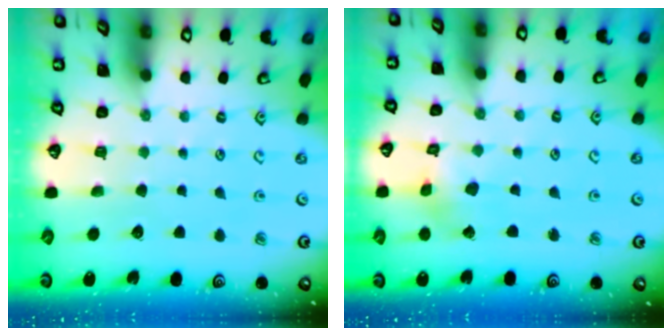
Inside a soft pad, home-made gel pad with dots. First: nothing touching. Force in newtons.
{"total": 2.9, "press": 2.9, "slide": 0.3}